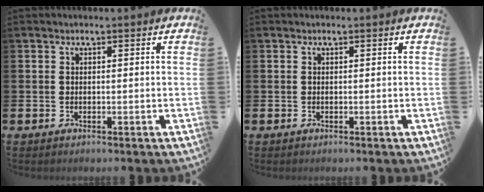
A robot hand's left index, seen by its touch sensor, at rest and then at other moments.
{"total": 0.0}